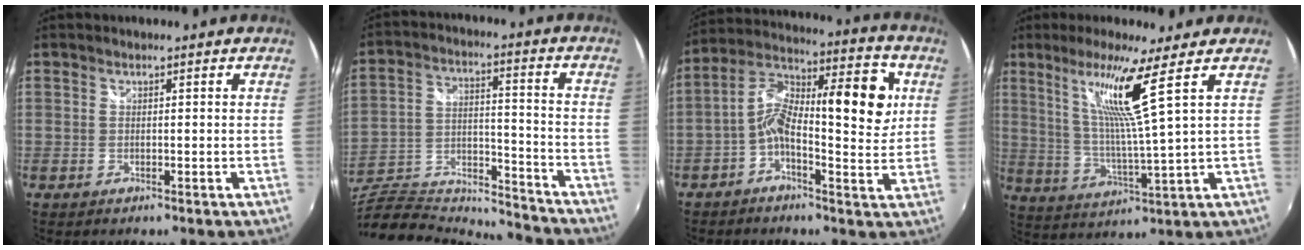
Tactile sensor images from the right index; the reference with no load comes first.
{"total": 18.0, "force": [-15.6, 5.4, 7.1], "torque": [-0.155, 0.007, -0.266]}
{"total": 14.6, "force": [1.0, 5.5, 13.5], "torque": [-0.221, 0.032, -0.001]}
{"total": 10.4, "force": [5.6, -2.0, 8.5], "torque": [-0.153, -0.003, 0.113]}